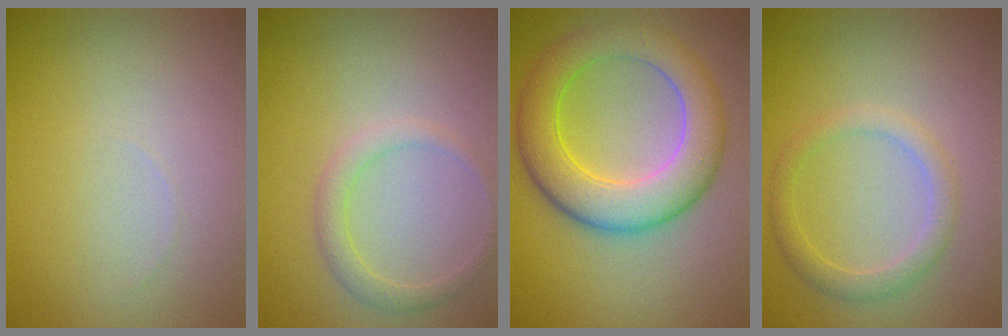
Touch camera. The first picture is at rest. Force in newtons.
{"total": 1.7, "press": 1.7, "slide": 0.2}
{"total": 7.3, "press": 7.3, "slide": 0.1}
{"total": 2.2, "press": 2.2, "slide": 0.2}